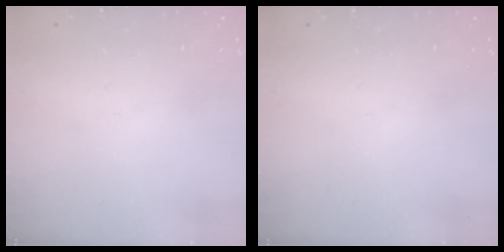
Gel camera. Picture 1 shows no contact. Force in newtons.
{"total": 0.0}